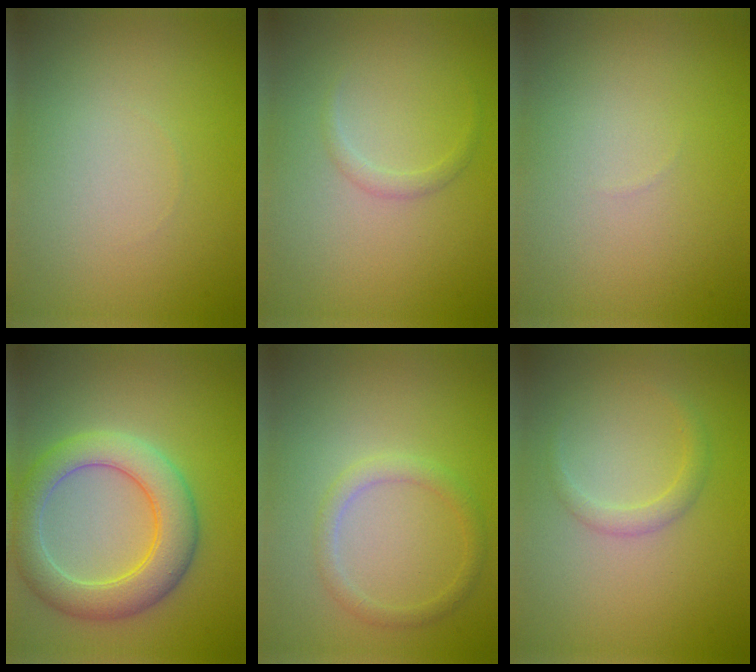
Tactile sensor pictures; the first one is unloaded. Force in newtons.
{"total": 0.9, "press": 0.9, "slide": 0.1}
{"total": 0.0}
{"total": 5.9, "press": 5.9, "slide": 0.4}
{"total": 1.7, "press": 1.7, "slide": 0.1}
{"total": 1.4, "press": 1.4, "slide": 0.0}